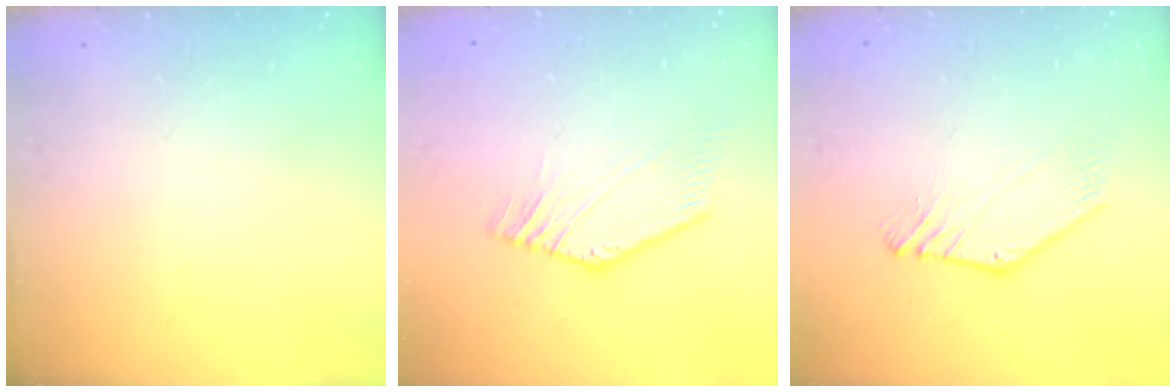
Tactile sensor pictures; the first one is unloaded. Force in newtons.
{"total": 1.1, "press": 1.1, "slide": 0.1}
{"total": 1.5, "press": 1.4, "slide": 0.2}